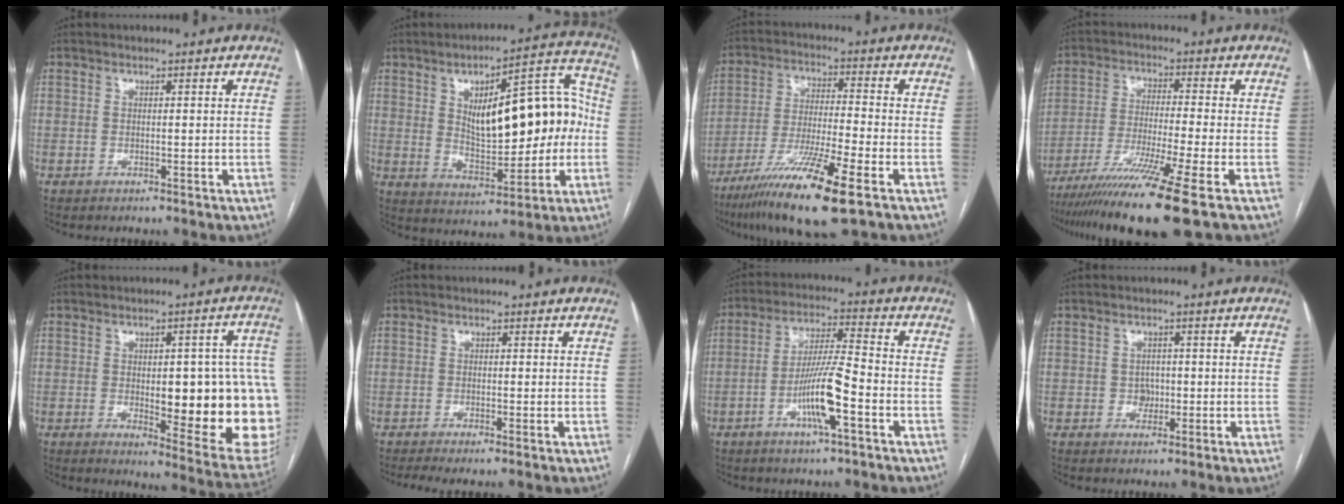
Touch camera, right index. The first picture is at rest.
{"total": 18.6, "force": [1.4, 7.1, 17.2], "torque": [-0.249, 0.038, 0.033]}
{"total": 15.1, "force": [-8.8, 0.4, 12.4], "torque": [-0.240, -0.041, -0.155]}
{"total": 14.0, "force": [-9.6, -2.0, 10.1], "torque": [-0.191, -0.044, -0.165]}
{"total": 20.8, "force": [-1.9, 6.1, 19.8], "torque": [-0.164, 0.014, 0.004]}
{"total": 2.6, "force": [-1.7, 0.1, 2.0], "torque": [-0.035, -0.005, -0.031]}
{"total": 9.8, "force": [-3.8, 0.6, 9.0], "torque": [-0.175, 0.002, -0.070]}
{"total": 2.1, "force": [-0.3, 1.8, 1.1], "torque": [-0.011, 0.005, -0.003]}